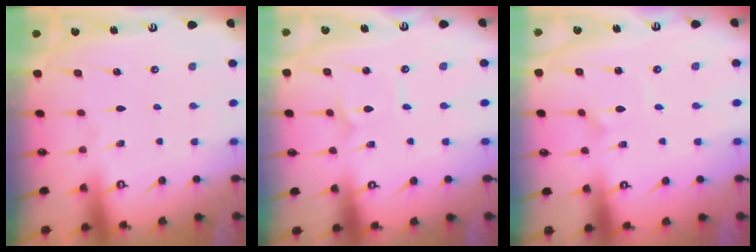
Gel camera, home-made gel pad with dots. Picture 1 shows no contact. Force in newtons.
{"total": 1.7, "press": 1.6, "slide": 0.1}
{"total": 2.2, "press": 2.2, "slide": 0.4}